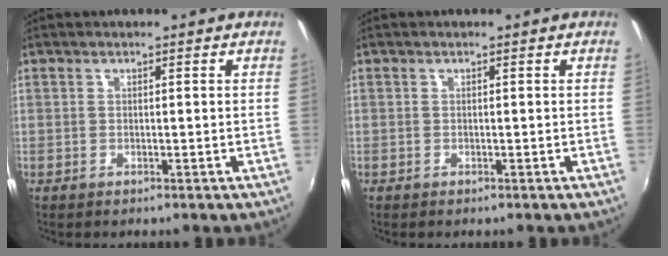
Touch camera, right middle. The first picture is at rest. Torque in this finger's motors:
{"motor_torque": [0.09, -0.14, 0.02, -0.03]}